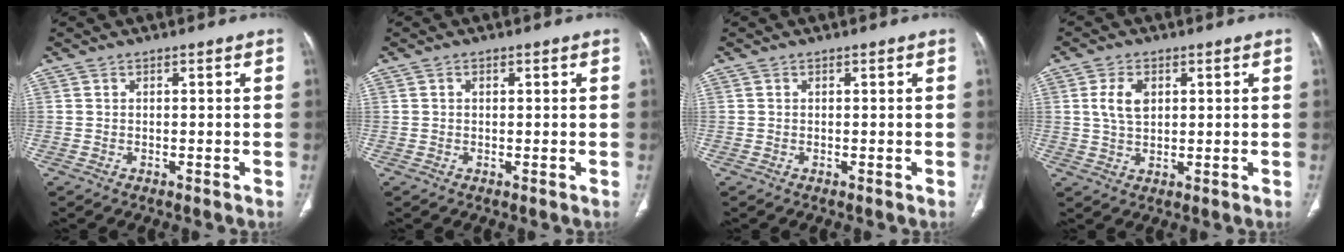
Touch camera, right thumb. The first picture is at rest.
{"total": 0.7, "force": [0.2, 0.5, 0.4], "torque": [-0.006, 0.000, 0.004]}
{"total": 0.0}
{"total": 5.3, "force": [1.4, 3.3, 3.9], "torque": [-0.071, -0.002, 0.028]}